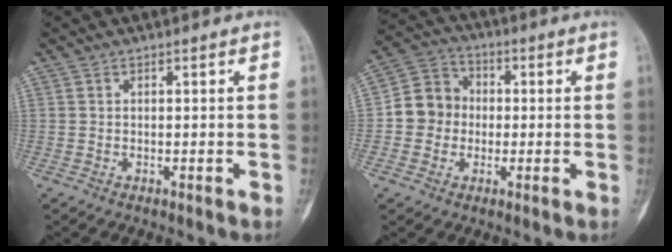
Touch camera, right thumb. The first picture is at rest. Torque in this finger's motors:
{"motor_torque": [0.18, 0.16, 0.41, -0.26, -0.01]}